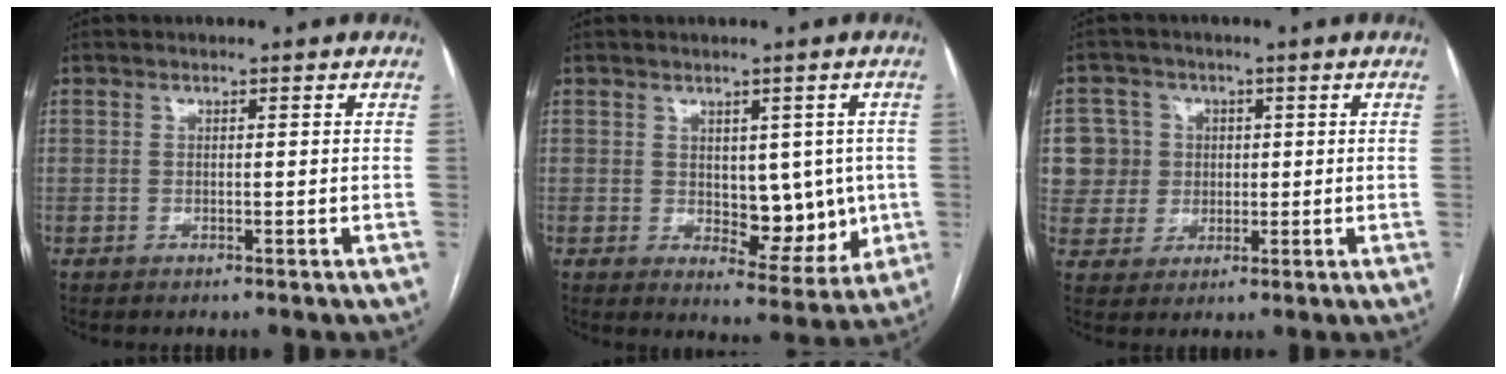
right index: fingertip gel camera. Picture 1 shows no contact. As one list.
[{"total": 7.6, "force": [0.1, 4.4, 6.2], "torque": [-0.064, 0.001, 0.019]}, {"total": 8.0, "force": [1.5, 7.8, 0.5], "torque": [-0.014, 0.028, 0.035]}]